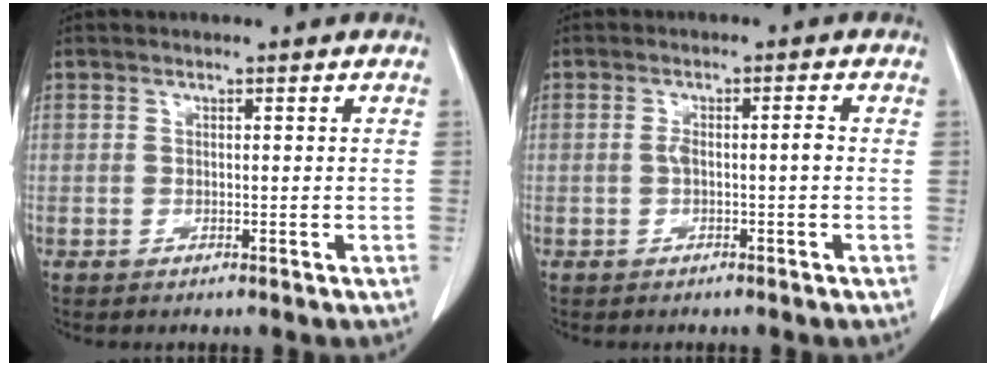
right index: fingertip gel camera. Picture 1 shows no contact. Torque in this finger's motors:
{"motor_torque": [0.20, -0.09, 0.00, 0.03]}